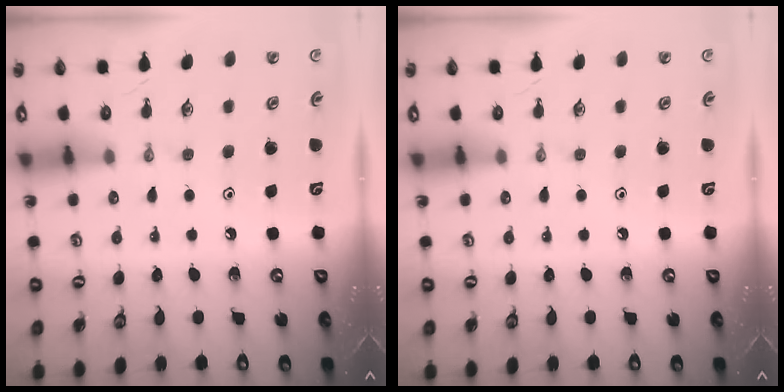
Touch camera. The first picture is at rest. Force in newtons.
{"total": 0.0}